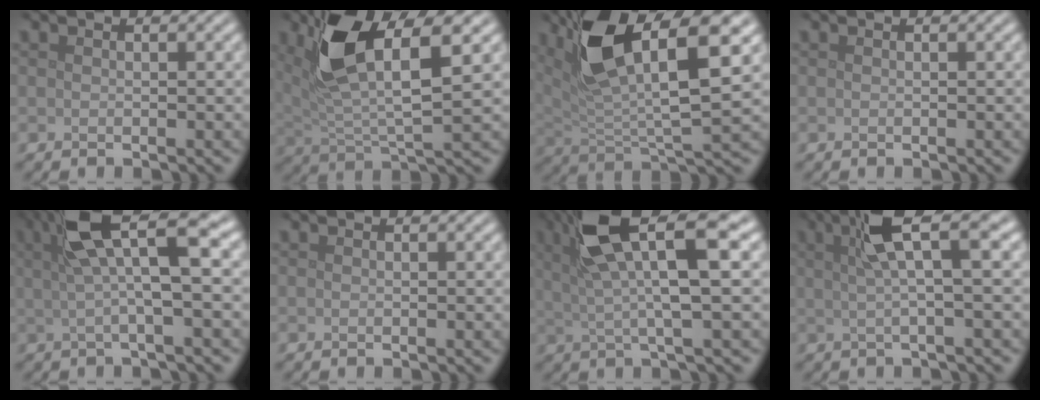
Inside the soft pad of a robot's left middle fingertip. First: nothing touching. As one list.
[{"total": 8.4, "force": [3.7, 2.8, 7.1], "torque": [-0.149, -0.001, 0.064]}, {"total": 10.7, "force": [5.3, 3.5, 8.6], "torque": [-0.161, 0.002, 0.097]}, {"total": 0.0}, {"total": 7.2, "force": [2.2, 1.5, 6.7], "torque": [-0.110, 0.018, 0.028]}, {"total": 0.0}, {"total": 9.2, "force": [3.6, 2.2, 8.1], "torque": [-0.136, 0.017, 0.062]}, {"total": 5.6, "force": [2.0, 1.1, 5.1], "torque": [-0.078, 0.020, 0.028]}]